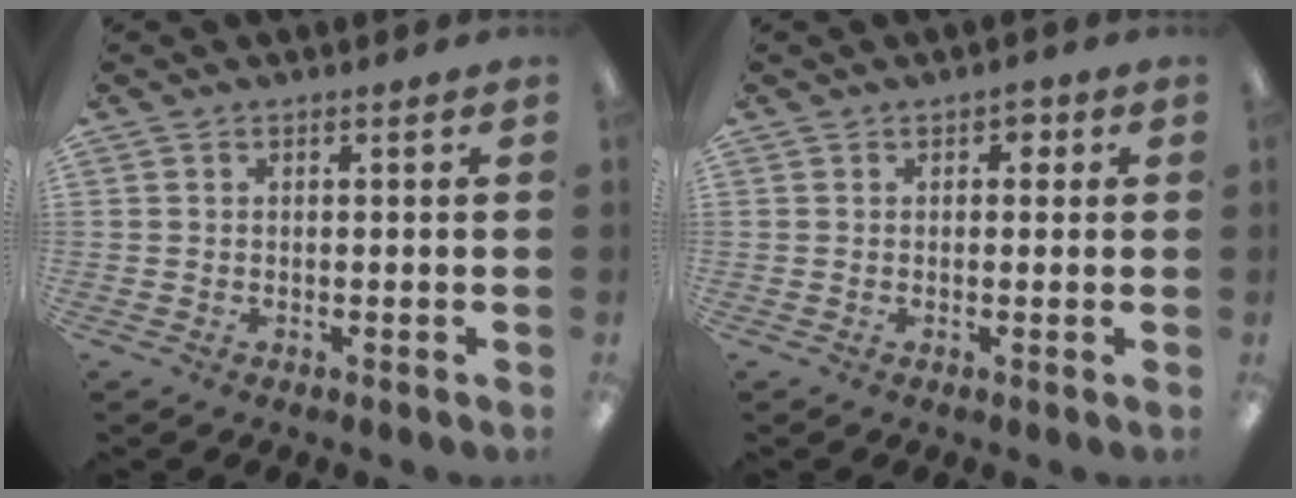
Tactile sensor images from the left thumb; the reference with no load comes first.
{"total": 1.8, "force": [0.8, 1.3, 1.0], "torque": [-0.013, 0.002, 0.011]}